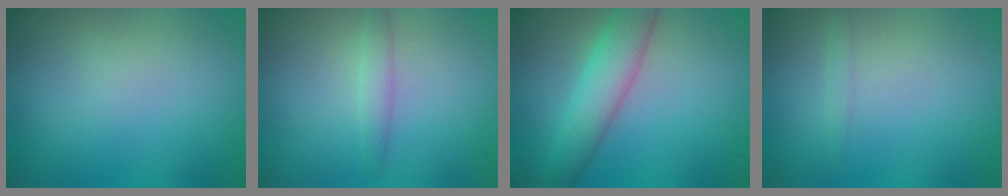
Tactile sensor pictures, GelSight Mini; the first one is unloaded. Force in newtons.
{"total": 1.4, "press": 1.4, "slide": 0.0}
{"total": 4.3, "press": 4.3, "slide": 0.2}
{"total": 0.8, "press": 0.8, "slide": 0.0}